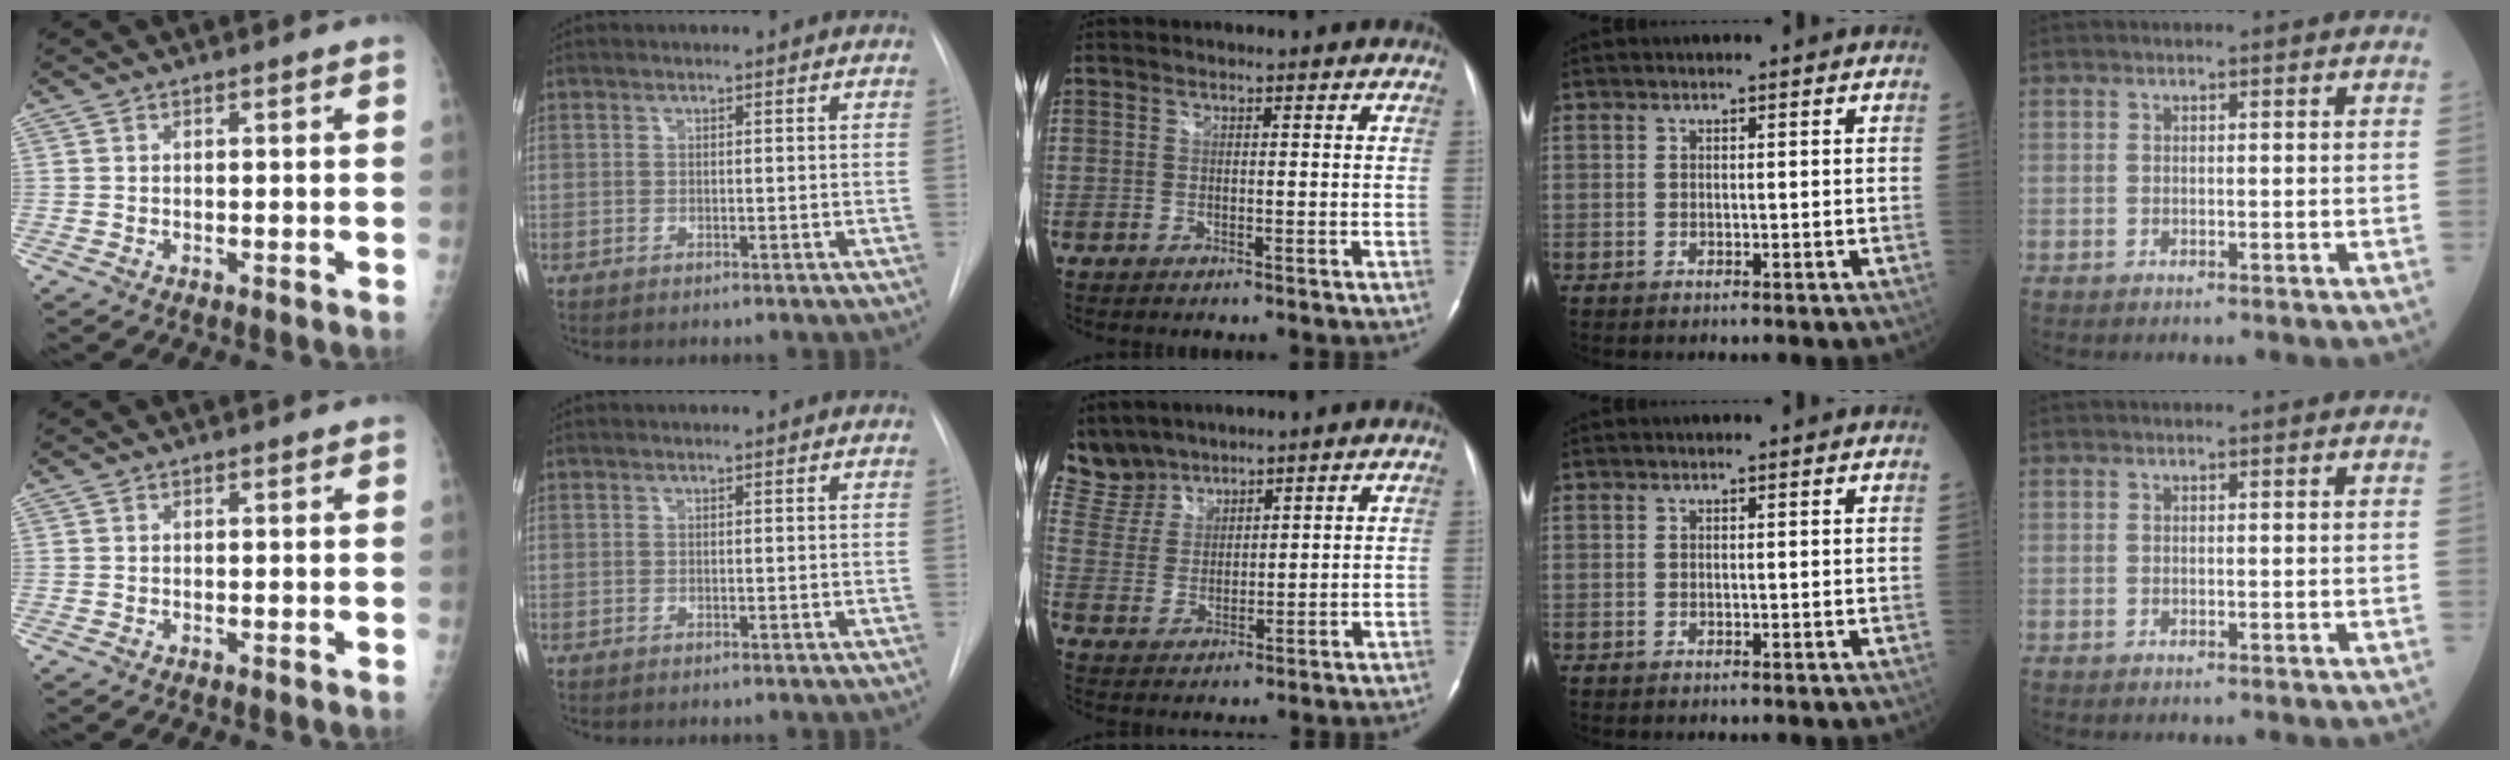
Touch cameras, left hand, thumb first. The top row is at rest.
{"middle": {"total": 8.0, "force": [7.4, 3.1, -0.1], "torque": [-0.007, 0.011, 0.166]}}